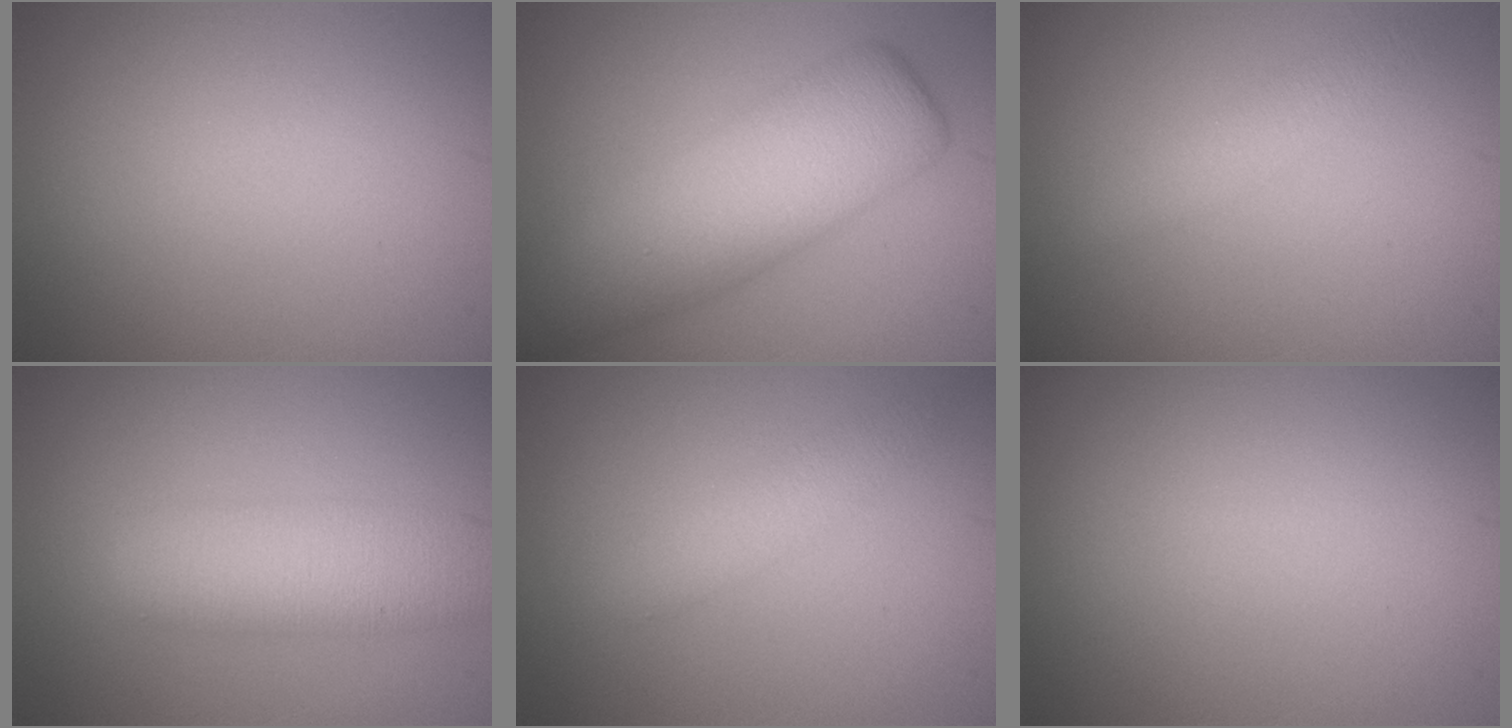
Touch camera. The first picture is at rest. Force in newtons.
{"total": 6.7, "press": 6.7, "slide": 0.1}
{"total": 1.9, "press": 1.9, "slide": 0.1}
{"total": 5.6, "press": 5.6, "slide": 0.1}
{"total": 2.0, "press": 2.0, "slide": 0.1}
{"total": 0.0}